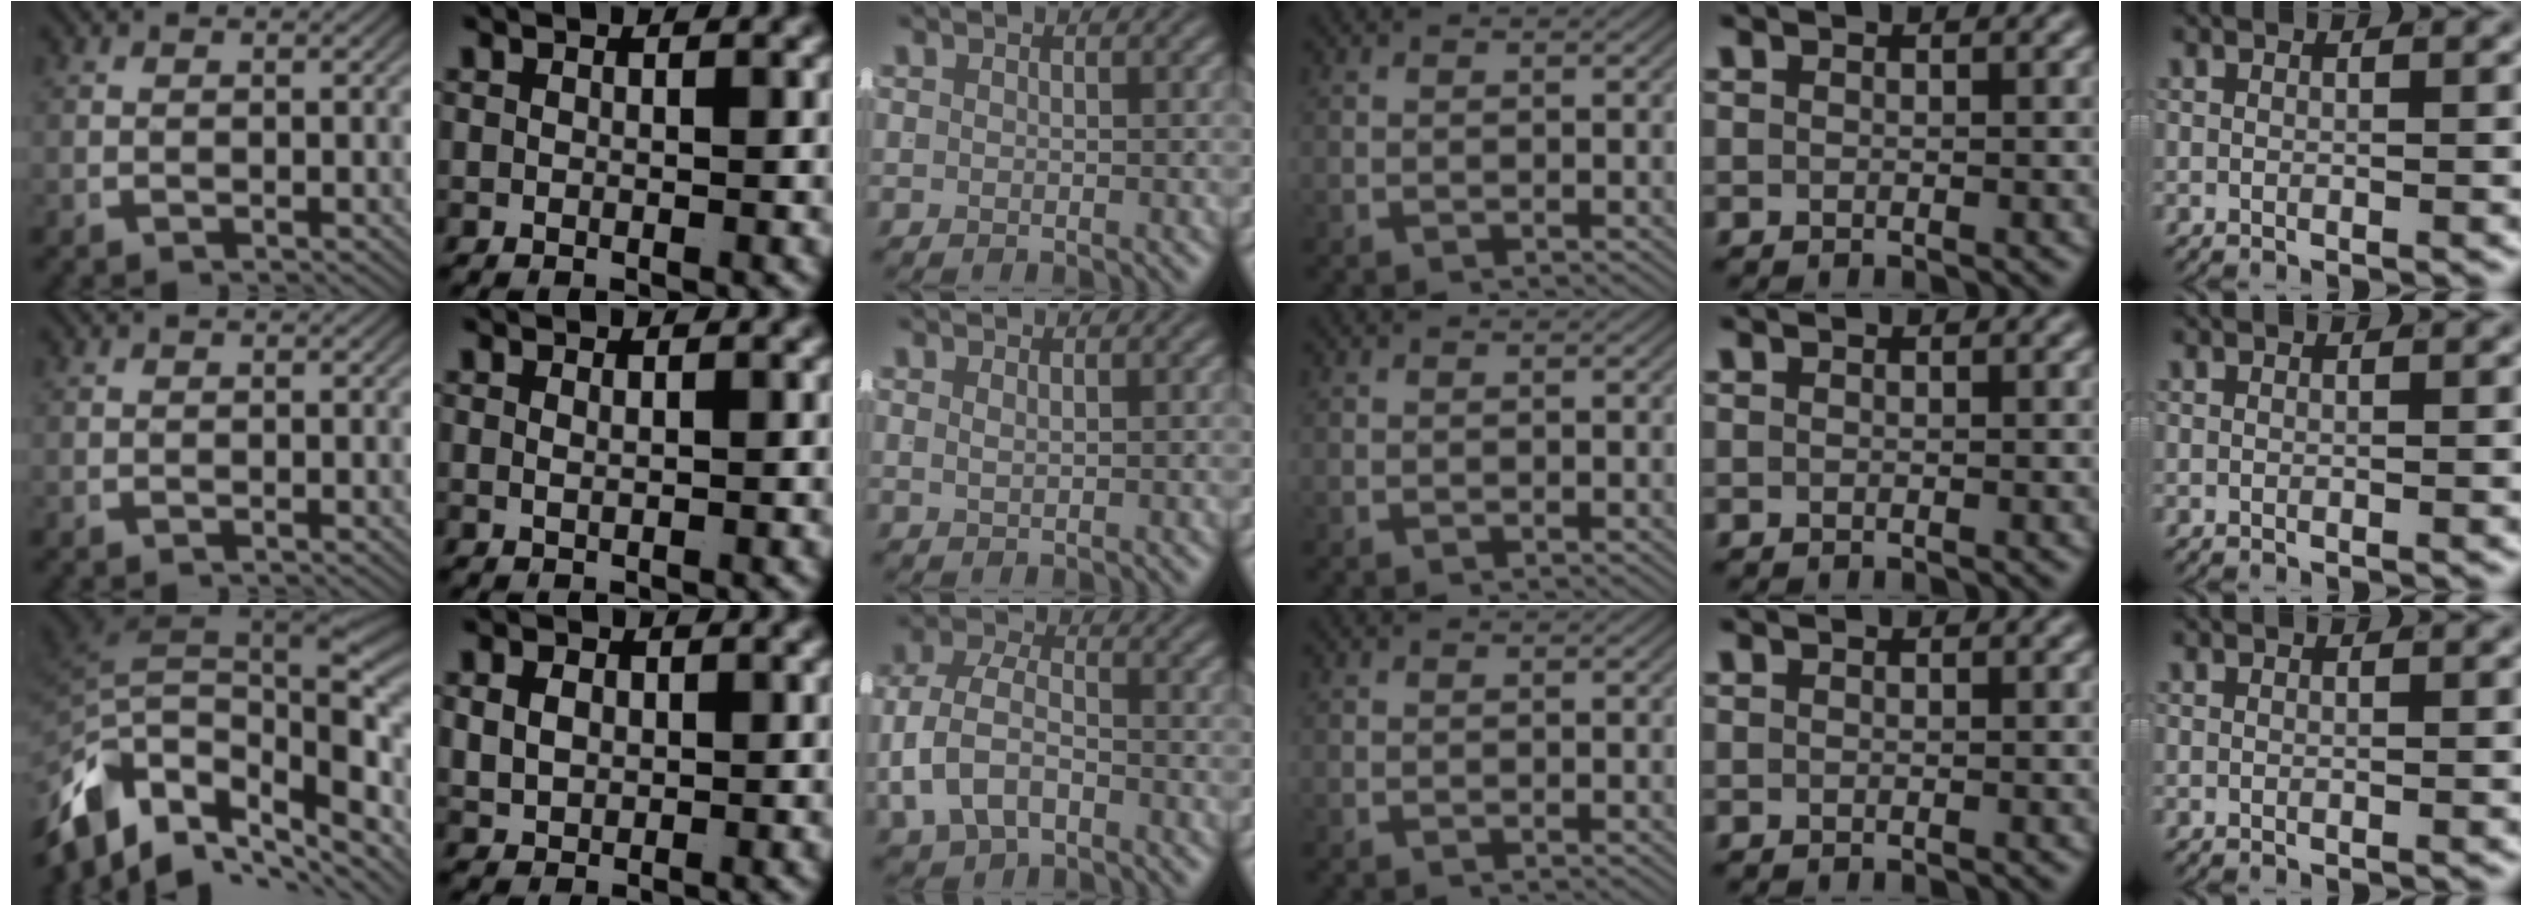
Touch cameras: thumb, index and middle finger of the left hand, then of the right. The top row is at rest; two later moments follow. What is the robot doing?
{"motion": "lift_and_place", "object": "jacket"}